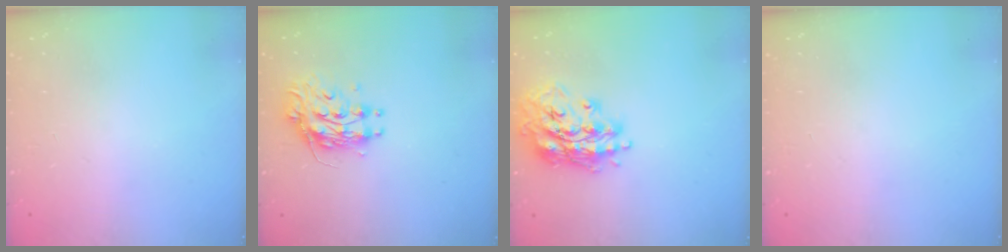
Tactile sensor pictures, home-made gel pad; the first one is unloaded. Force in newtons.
{"total": 10.1, "press": 10.0, "slide": 0.9}
{"total": 17.4, "press": 17.4, "slide": 1.4}
{"total": 0.0}